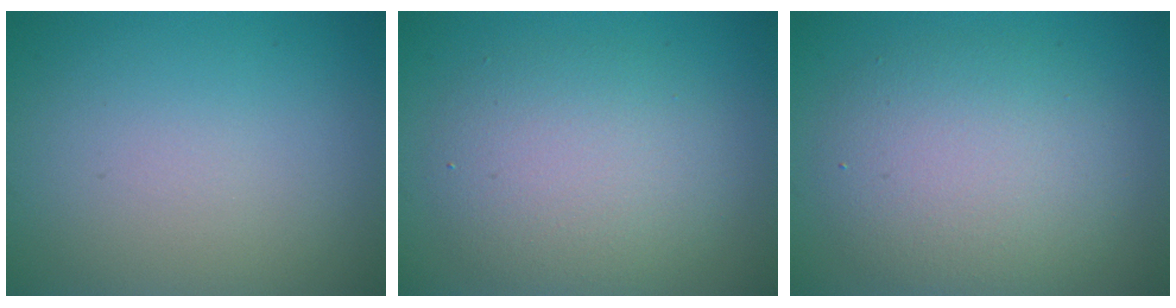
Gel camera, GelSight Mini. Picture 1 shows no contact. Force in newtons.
{"total": 5.1, "press": 5.0, "slide": 0.4}
{"total": 5.8, "press": 5.8, "slide": 0.4}